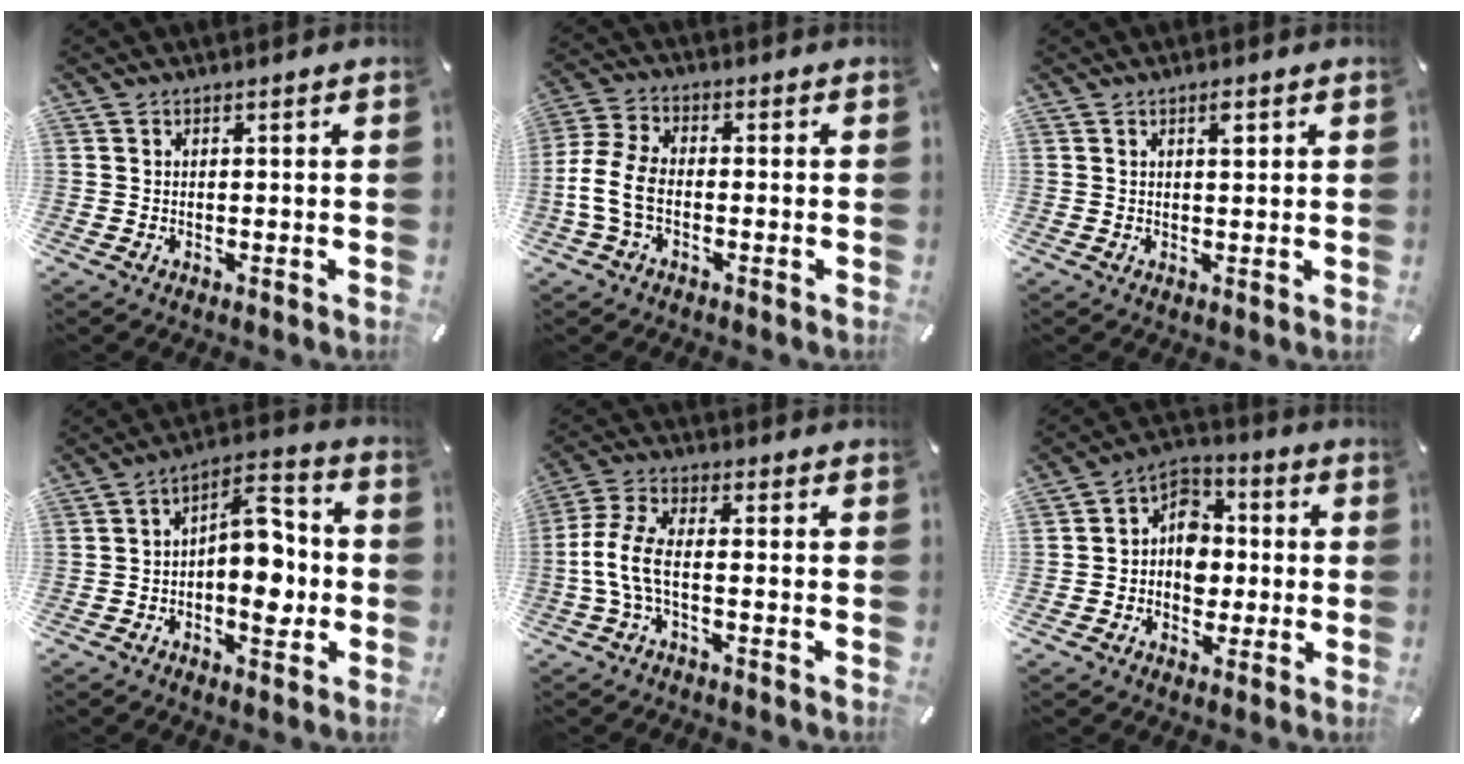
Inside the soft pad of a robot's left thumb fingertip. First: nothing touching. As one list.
[{"total": 8.1, "force": [-2.4, 5.0, 6.0], "torque": [-0.142, 0.002, -0.046]}, {"total": 2.1, "force": [0.9, 0.7, 1.7], "torque": [-0.028, -0.001, 0.013]}, {"total": 12.0, "force": [-2.0, 7.1, 9.4], "torque": [-0.122, 0.003, -0.033]}, {"total": 8.0, "force": [-2.4, 3.4, 6.9], "torque": [-0.154, -0.004, -0.047]}, {"total": 9.3, "force": [-1.6, 8.3, 4.0], "torque": [-0.063, 0.013, -0.030]}]